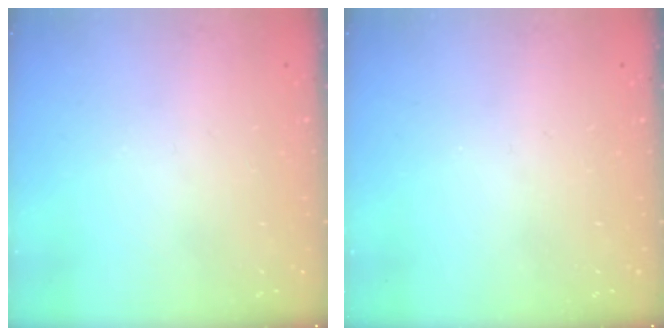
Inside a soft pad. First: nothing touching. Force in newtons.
{"total": 0.0}